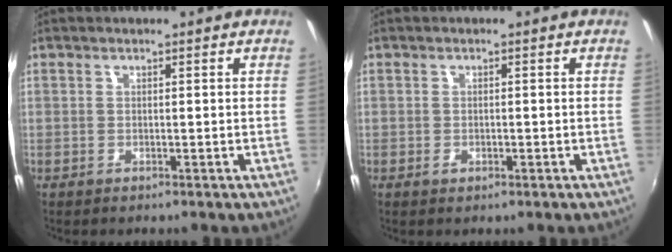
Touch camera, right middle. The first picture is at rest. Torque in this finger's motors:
{"motor_torque": [0.26, -0.21, -0.01, 0.02]}